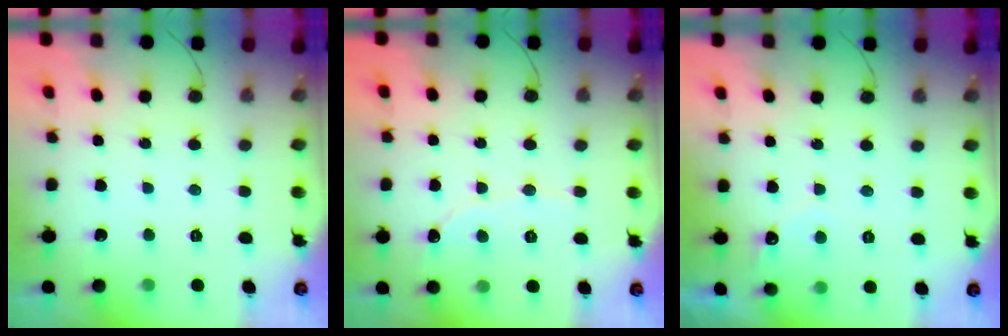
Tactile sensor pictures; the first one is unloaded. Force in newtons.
{"total": 2.2, "press": 2.2, "slide": 0.2}
{"total": 3.7, "press": 3.7, "slide": 0.2}